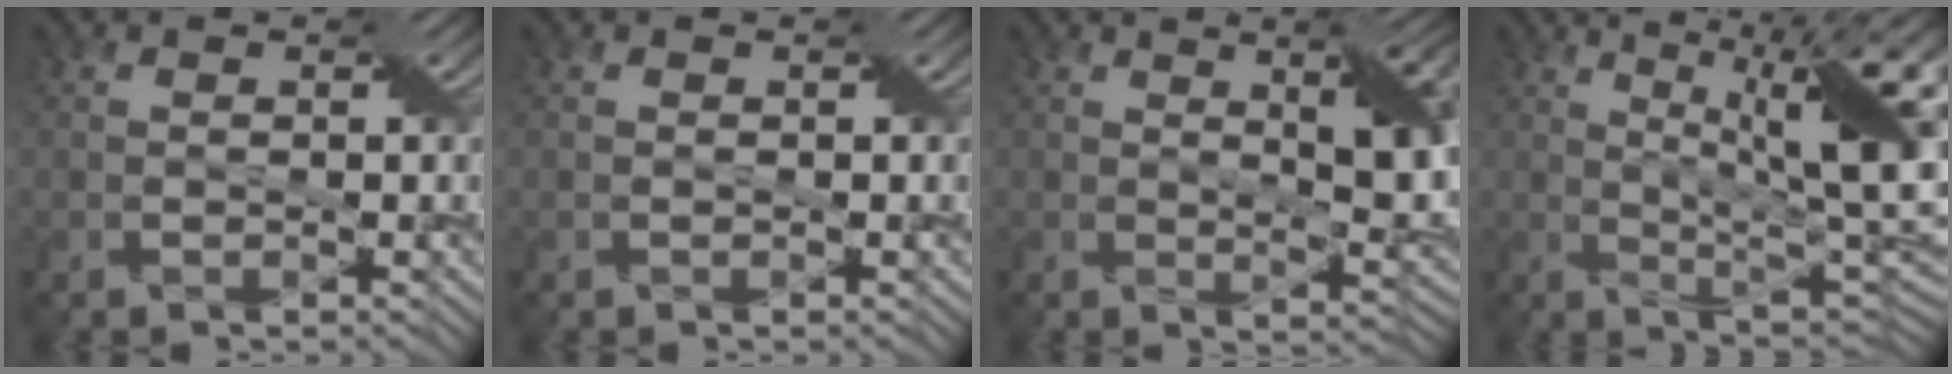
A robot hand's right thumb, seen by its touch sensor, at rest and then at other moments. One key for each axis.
{"total": 0.0}
{"total": 11.4, "fx": 3.5, "fy": 3.7, "fz": 10.2, "tx": -0.142, "ty": 0.013, "tz": 0.049}
{"total": 17.1, "fx": 4.6, "fy": 5.1, "fz": 15.7, "tx": -0.218, "ty": 0.034, "tz": 0.075}